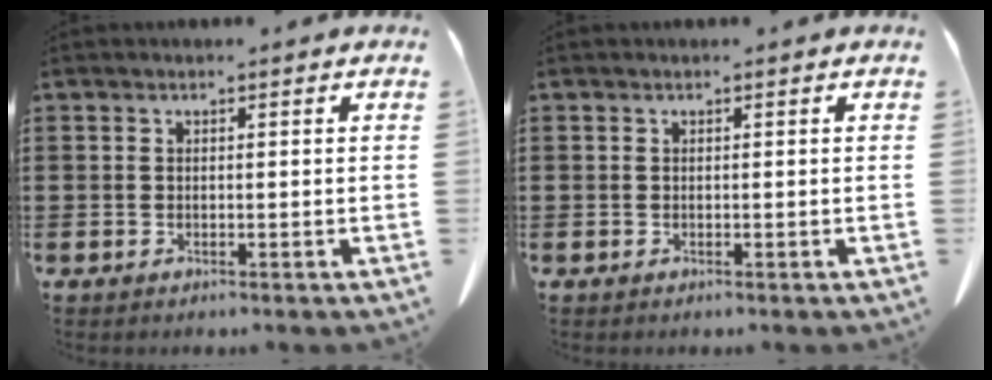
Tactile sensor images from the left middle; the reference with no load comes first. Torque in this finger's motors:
{"motor_torque": [-0.13, 0.10, -0.03, 0.00]}